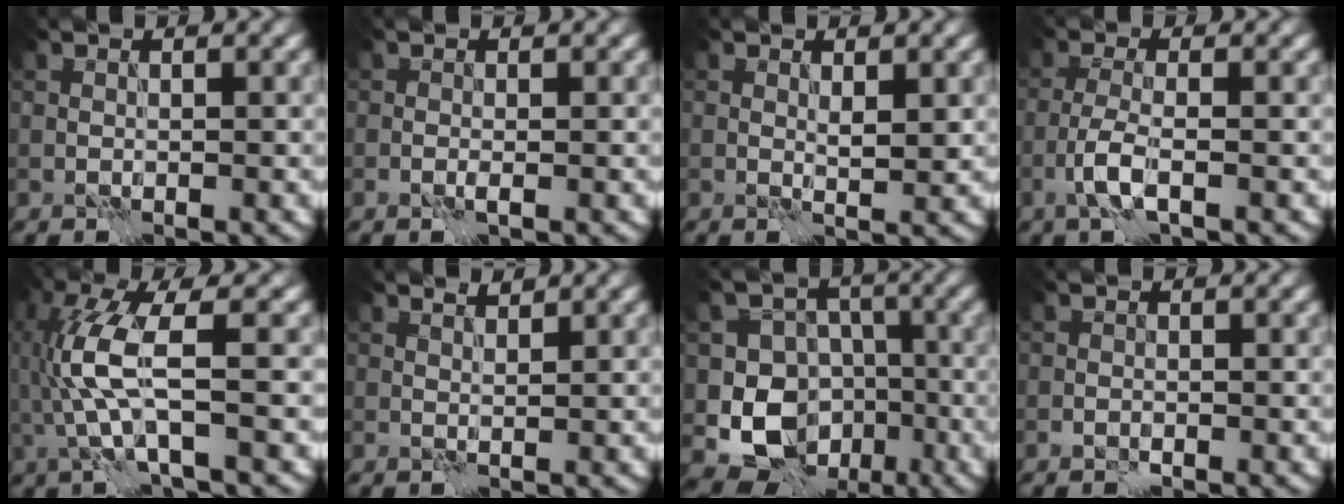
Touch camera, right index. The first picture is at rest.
{"total": 0.9, "force": [-0.2, 0.4, 0.8], "torque": [-0.022, -0.004, -0.006]}
{"total": 1.1, "force": [0.5, 0.1, 0.9], "torque": [-0.017, -0.004, 0.010]}
{"total": 2.8, "force": [-1.2, 0.7, 2.5], "torque": [-0.056, 0.004, -0.032]}
{"total": 6.9, "force": [-0.4, 1.8, 6.6], "torque": [-0.171, 0.007, -0.006]}
{"total": 1.2, "force": [1.1, 0.0, 0.3], "torque": [-0.006, -0.003, 0.019]}
{"total": 9.1, "force": [-2.7, 8.0, 3.5], "torque": [-0.045, -0.005, -0.063]}
{"total": 0.7, "force": [-0.4, 0.6, 0.2], "torque": [-0.002, -0.001, -0.009]}